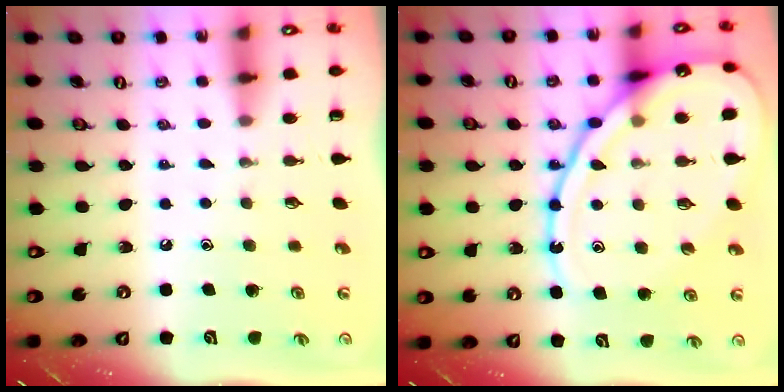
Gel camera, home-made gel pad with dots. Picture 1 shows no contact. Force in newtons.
{"total": 18.1, "press": 18.0, "slide": 1.6}